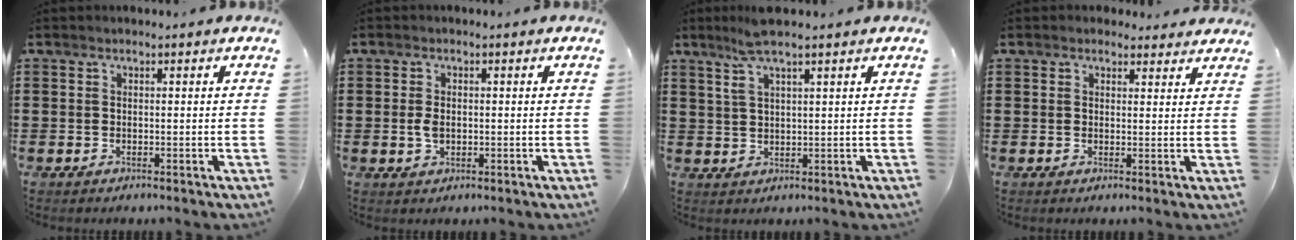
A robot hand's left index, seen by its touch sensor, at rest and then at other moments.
{"total": 2.5, "force": [-0.1, 1.5, 2.0], "torque": [-0.055, -0.002, -0.006]}
{"total": 4.7, "force": [3.2, 0.3, 3.5], "torque": [-0.076, 0.002, 0.056]}
{"total": 2.0, "force": [1.9, 0.7, 0.2], "torque": [-0.001, -0.001, 0.034]}